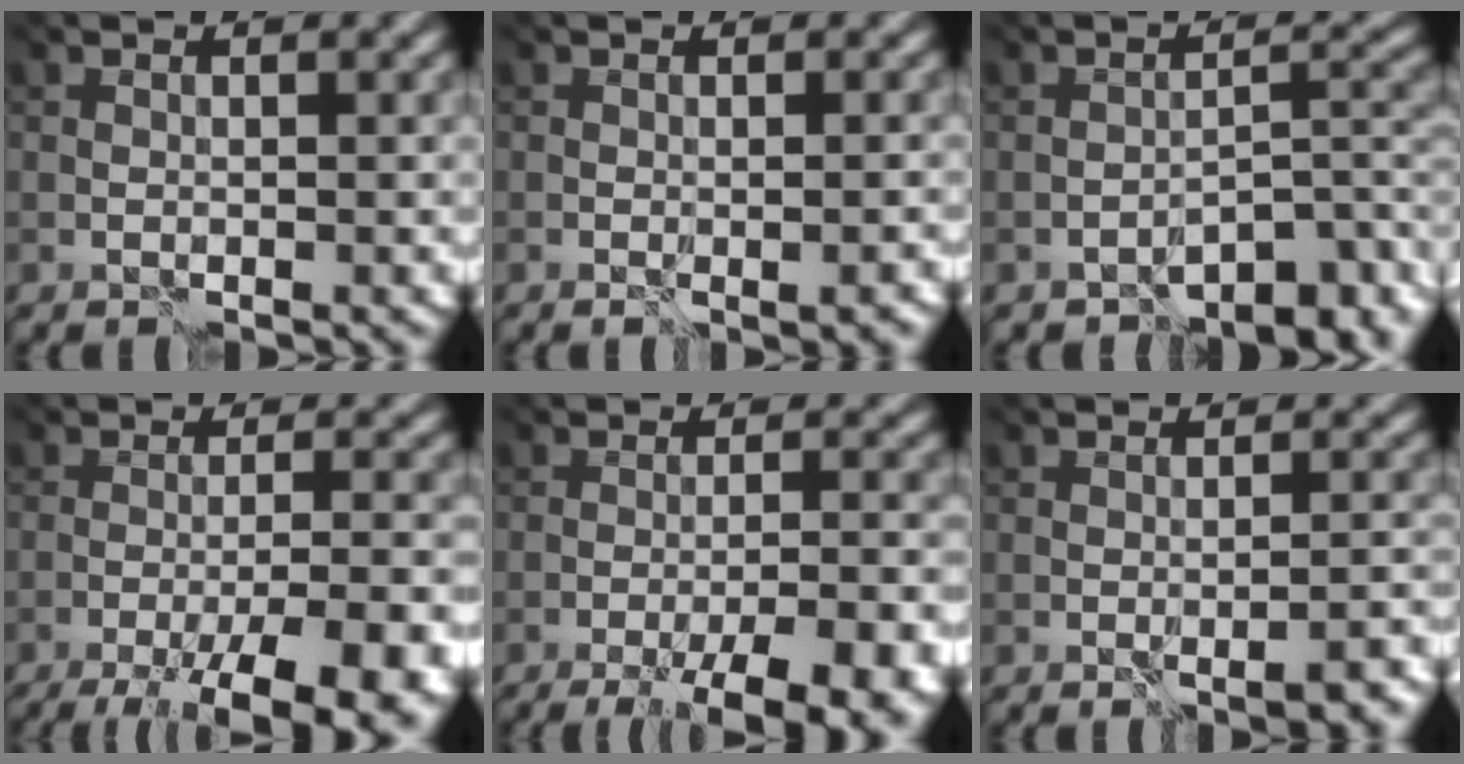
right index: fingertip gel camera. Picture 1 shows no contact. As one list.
[{"total": 0.6, "force": [-0.5, -0.3, 0.3], "torque": [-0.002, 0.000, -0.005]}, {"total": 7.0, "force": [-6.7, 1.1, 2.0], "torque": [-0.002, 0.005, -0.086]}, {"total": 13.2, "force": [-8.4, 3.6, 9.5], "torque": [-0.091, -0.002, -0.090]}, {"total": 11.0, "force": [-7.5, 2.7, 7.7], "torque": [-0.062, 0.005, -0.081]}, {"total": 2.5, "force": [-2.1, -0.3, 1.3], "torque": [-0.009, 0.002, -0.015]}]